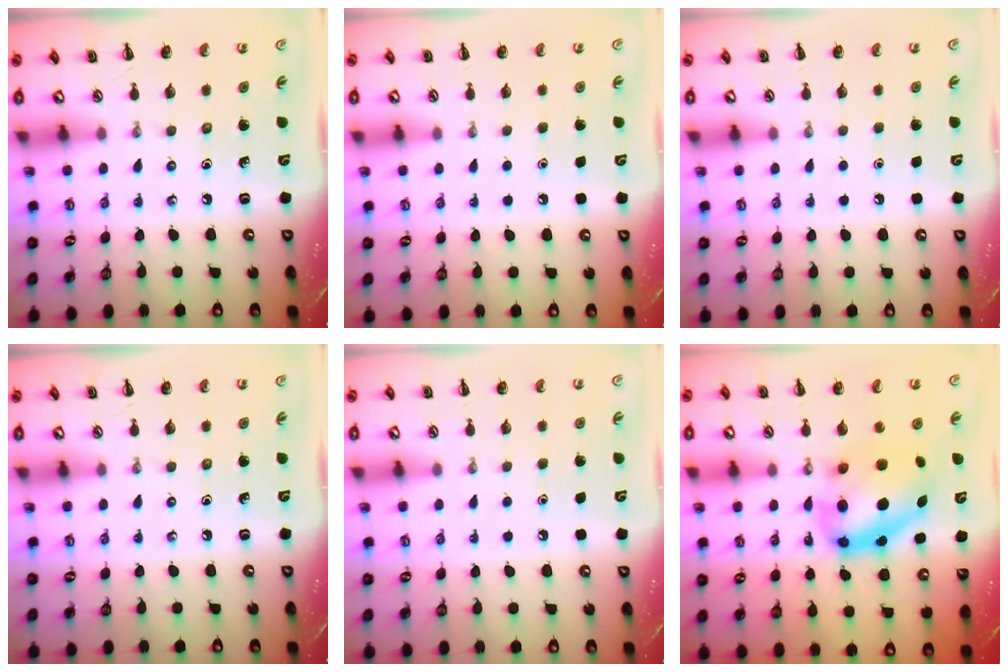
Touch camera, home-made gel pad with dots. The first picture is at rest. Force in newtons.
{"total": 1.6, "press": 1.6, "slide": 0.1}
{"total": 1.6, "press": 1.6, "slide": 0.1}
{"total": 0.0}
{"total": 1.8, "press": 1.7, "slide": 0.1}
{"total": 9.6, "press": 9.4, "slide": 2.1}